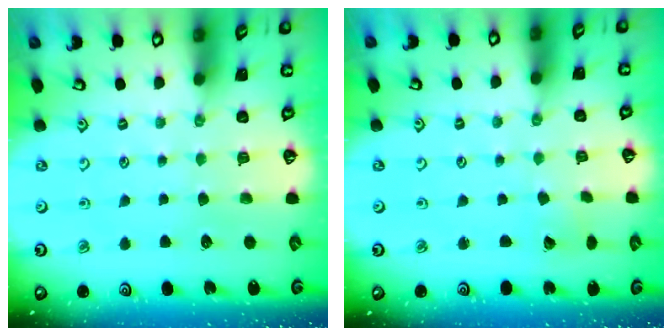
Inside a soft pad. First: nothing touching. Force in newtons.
{"total": 2.3, "press": 2.3, "slide": 0.1}